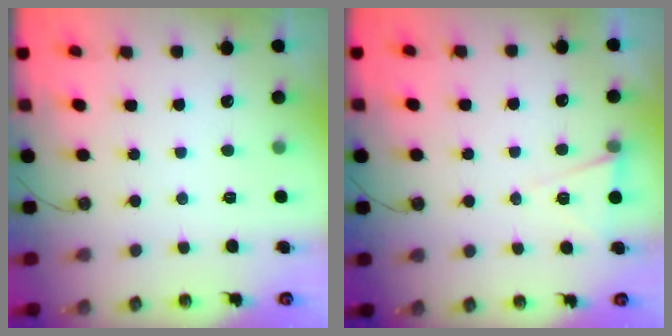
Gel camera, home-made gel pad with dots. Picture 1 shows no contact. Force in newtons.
{"total": 6.0, "press": 3.7, "slide": 4.7}